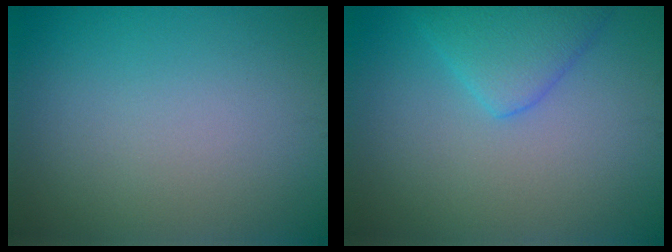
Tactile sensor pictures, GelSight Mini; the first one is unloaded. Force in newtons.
{"total": 3.6, "press": 3.6, "slide": 0.3}